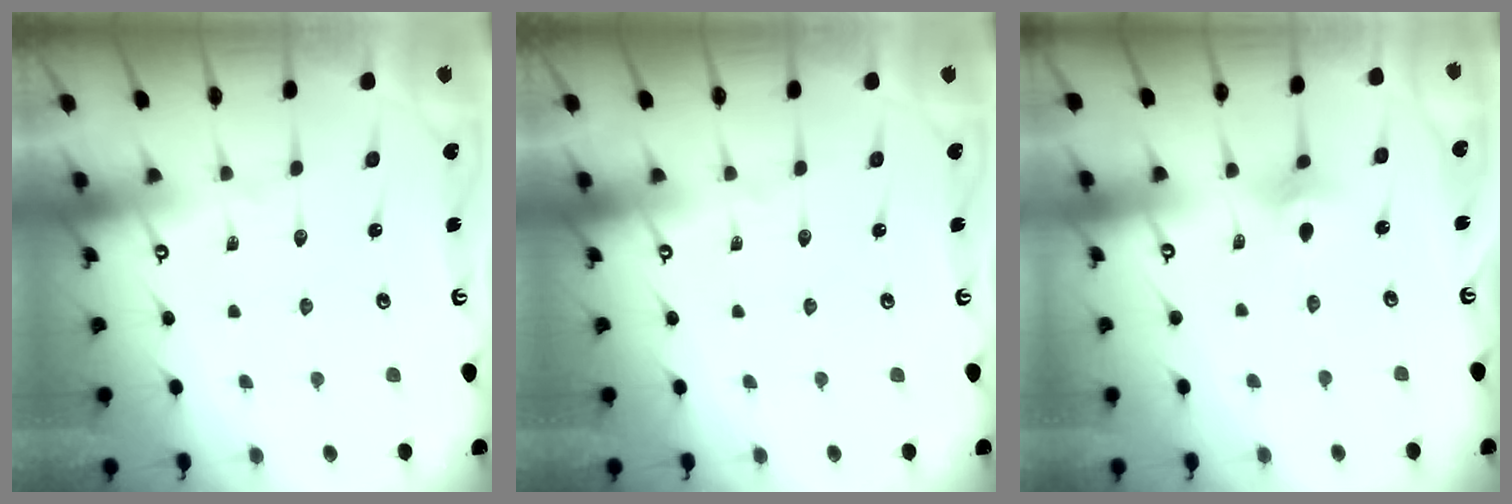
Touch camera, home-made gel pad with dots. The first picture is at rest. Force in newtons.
{"total": 0.0}
{"total": 5.1, "press": 5.0, "slide": 0.9}